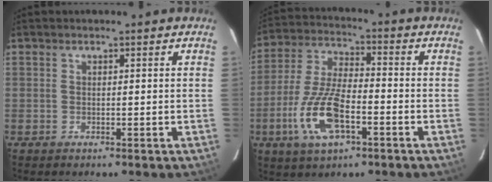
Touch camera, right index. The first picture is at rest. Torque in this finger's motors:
{"motor_torque": [1.61, -0.53, 0.67, 0.11]}